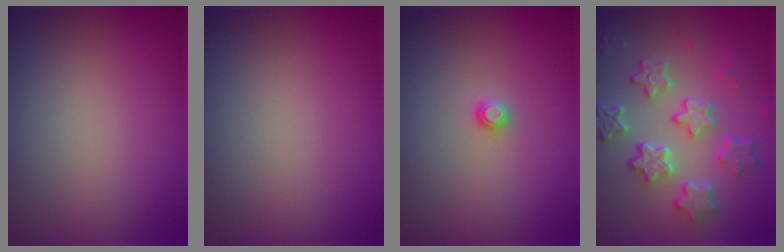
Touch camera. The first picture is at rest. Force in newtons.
{"total": 0.0}
{"total": 0.8, "press": 0.8, "slide": 0.1}
{"total": 5.8, "press": 4.5, "slide": 3.6}